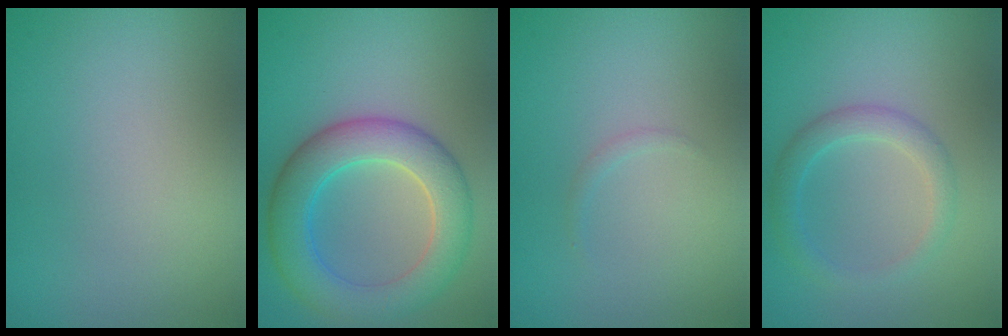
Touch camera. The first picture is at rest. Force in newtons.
{"total": 6.8, "press": 6.8, "slide": 0.4}
{"total": 0.5, "press": 0.5, "slide": 0.1}
{"total": 2.5, "press": 2.4, "slide": 0.2}